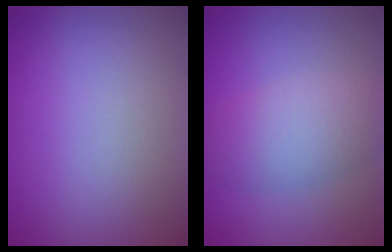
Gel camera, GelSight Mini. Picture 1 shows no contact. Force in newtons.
{"total": 4.8, "press": 4.7, "slide": 0.2}